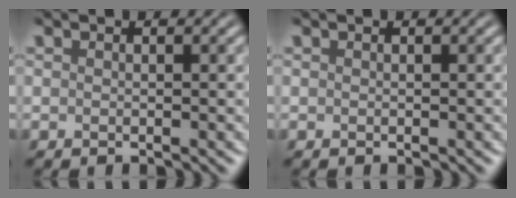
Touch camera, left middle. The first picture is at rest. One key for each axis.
{"total": 0.0}